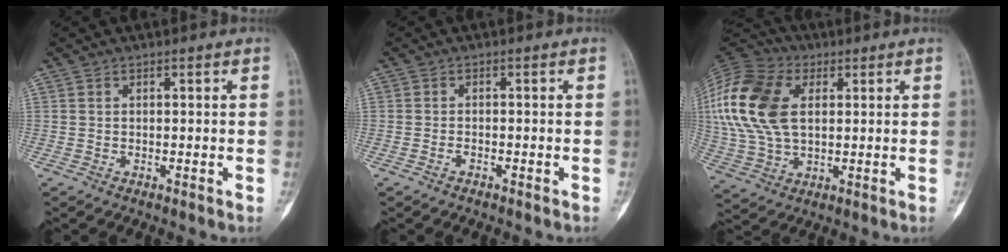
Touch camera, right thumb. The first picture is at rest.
{"total": 0.9, "force": [-0.7, 0.4, 0.4], "torque": [-0.012, 0.005, -0.011]}
{"total": 20.5, "force": [4.0, 13.0, 15.3], "torque": [-0.346, 0.005, 0.071]}